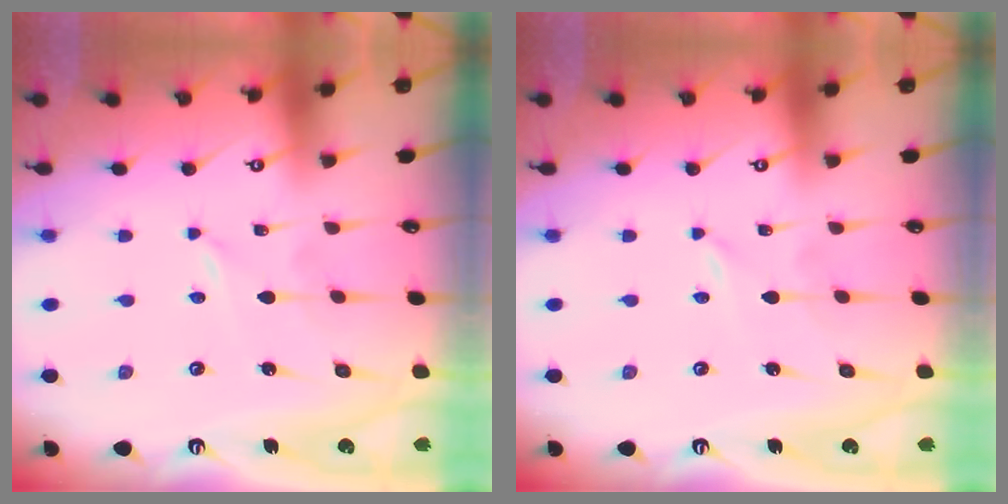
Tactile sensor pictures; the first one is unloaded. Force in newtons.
{"total": 0.0}